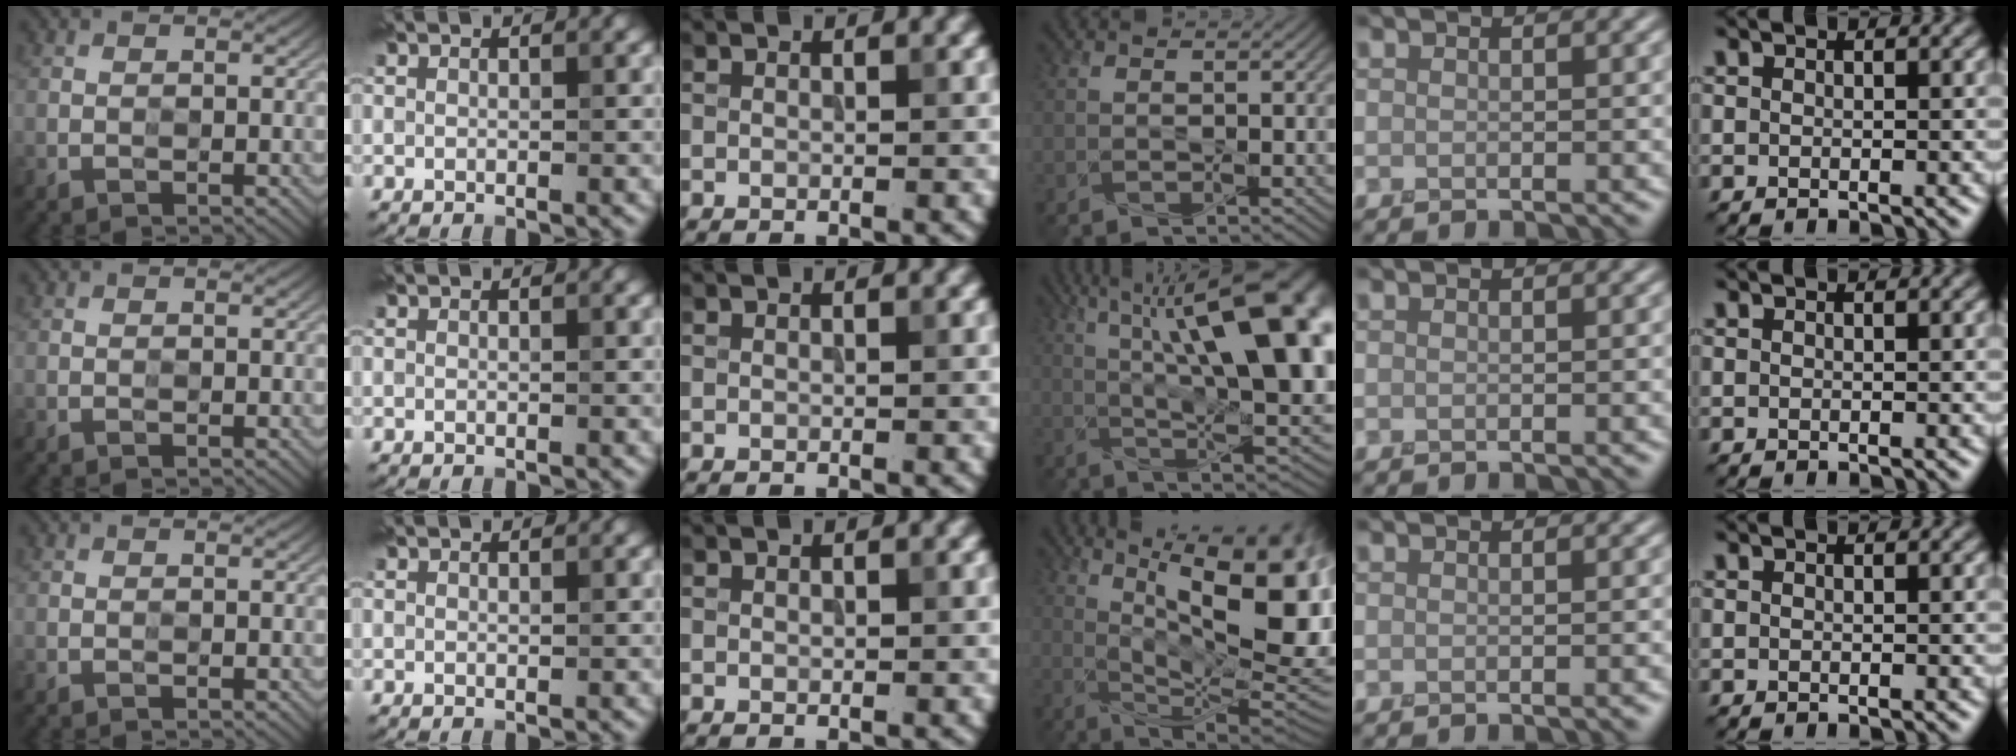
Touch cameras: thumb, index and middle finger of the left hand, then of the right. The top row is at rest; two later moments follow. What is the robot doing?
{"motion": "press", "object": "syringe"}